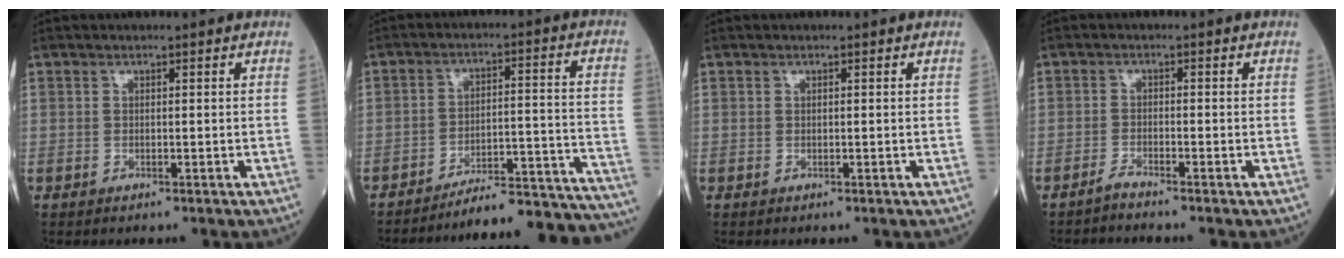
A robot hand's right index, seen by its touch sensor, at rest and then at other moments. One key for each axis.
{"total": 21.5, "fx": -21.0, "fy": -0.1, "fz": 4.7, "tx": -0.010, "ty": 0.016, "tz": -0.278}
{"total": 0.0}
{"total": 1.7, "fx": -1.6, "fy": -0.5, "fz": 0.1, "tx": -0.003, "ty": -0.003, "tz": -0.033}